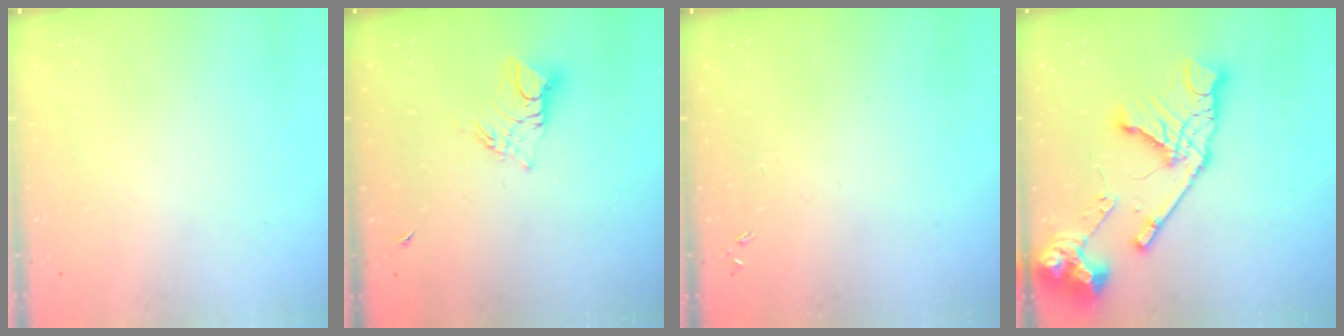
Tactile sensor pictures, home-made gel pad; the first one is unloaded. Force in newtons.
{"total": 8.6, "press": 8.5, "slide": 0.8}
{"total": 0.0}
{"total": 19.9, "press": 19.8, "slide": 2.1}